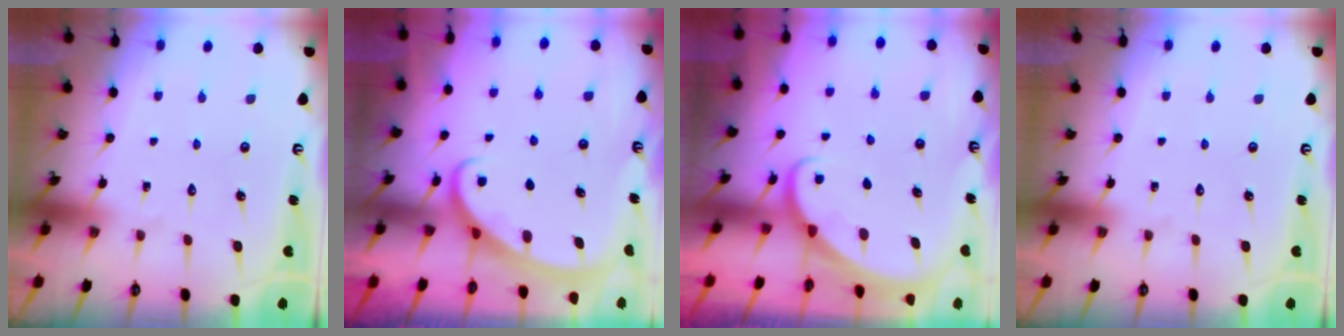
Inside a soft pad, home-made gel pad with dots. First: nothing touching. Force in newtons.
{"total": 2.6, "press": 2.6, "slide": 0.4}
{"total": 1.8, "press": 1.8, "slide": 0.0}
{"total": 0.0}